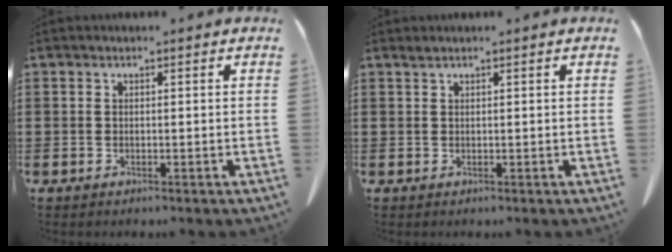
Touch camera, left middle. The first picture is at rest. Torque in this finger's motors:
{"motor_torque": [0.14, -0.01, 0.01, 0.00]}